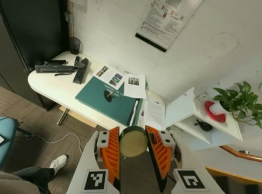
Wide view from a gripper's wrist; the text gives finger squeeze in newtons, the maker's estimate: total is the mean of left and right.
{"total": 12.4, "left": 13.2, "right": 11.6}